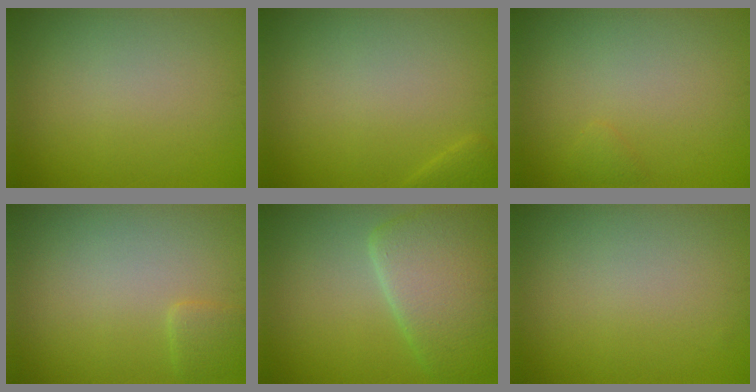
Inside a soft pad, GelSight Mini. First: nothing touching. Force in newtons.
{"total": 0.9, "press": 0.9, "slide": 0.1}
{"total": 0.6, "press": 0.6, "slide": 0.0}
{"total": 1.2, "press": 1.2, "slide": 0.2}
{"total": 7.1, "press": 7.1, "slide": 0.8}
{"total": 0.0}